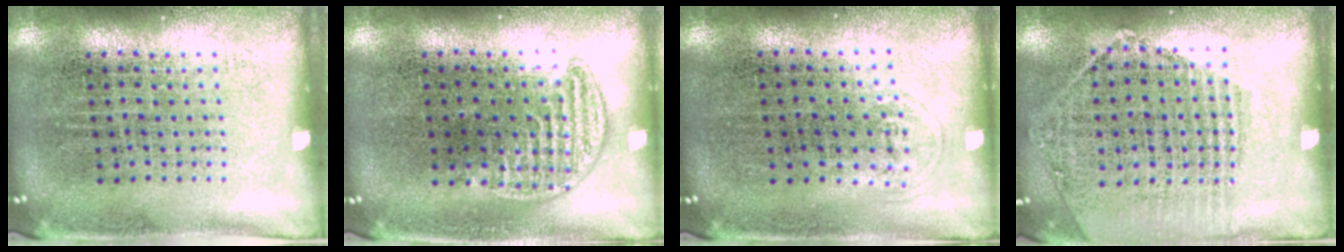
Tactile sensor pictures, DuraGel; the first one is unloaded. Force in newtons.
{"total": 0.8, "press": 0.8, "slide": 0.3}
{"total": 0.5, "press": 0.5, "slide": 0.2}
{"total": 1.4, "press": 1.4, "slide": 0.4}